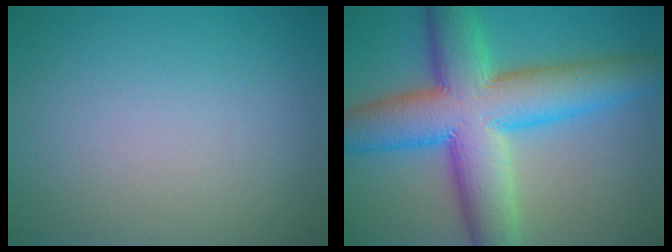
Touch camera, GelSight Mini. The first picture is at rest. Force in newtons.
{"total": 12.3, "press": 12.3, "slide": 0.4}